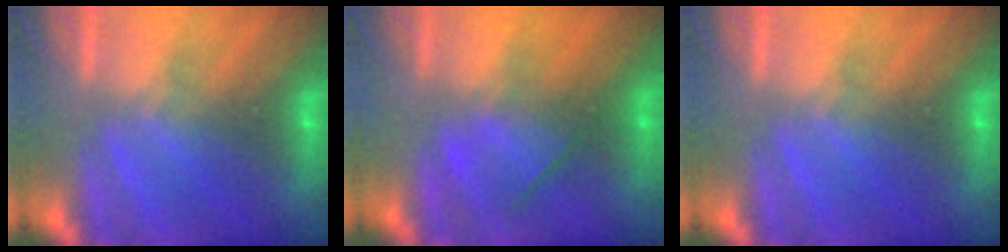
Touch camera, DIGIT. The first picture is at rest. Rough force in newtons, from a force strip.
{"total": 2.5}
{"total": 0.0}